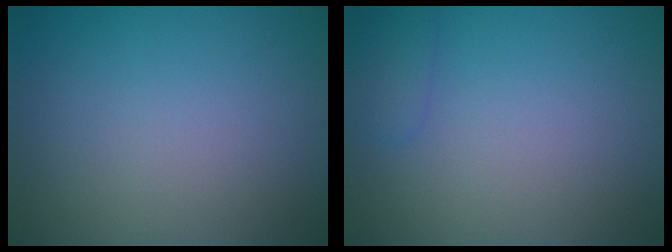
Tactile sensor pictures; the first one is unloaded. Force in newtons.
{"total": 1.3, "press": 1.3, "slide": 0.1}